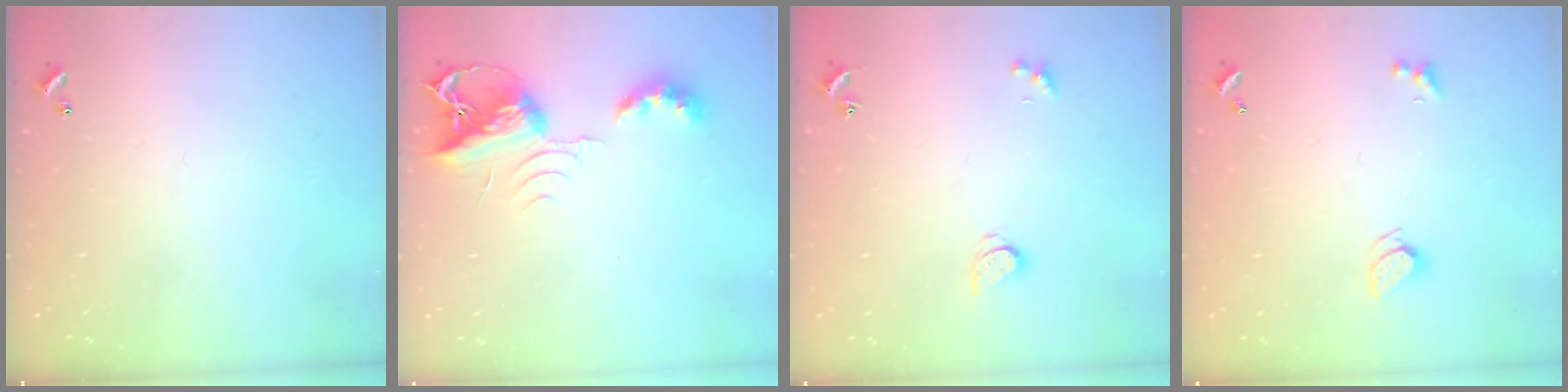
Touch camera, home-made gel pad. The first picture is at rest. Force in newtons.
{"total": 7.9, "press": 7.9, "slide": 0.2}
{"total": 1.5, "press": 1.4, "slide": 0.4}
{"total": 2.0, "press": 1.9, "slide": 0.5}